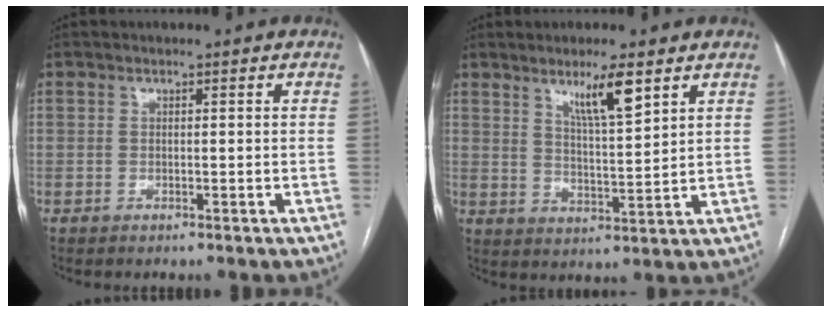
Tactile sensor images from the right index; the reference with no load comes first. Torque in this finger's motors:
{"motor_torque": [0.23, 0.15, 0.12, 0.07]}